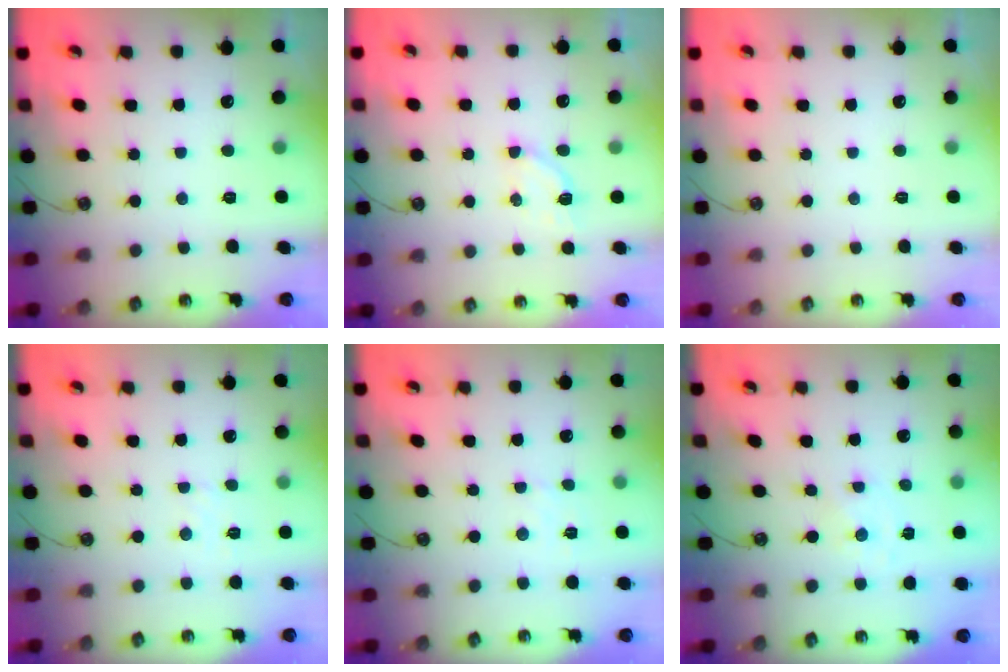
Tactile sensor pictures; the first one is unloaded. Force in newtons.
{"total": 2.9, "press": 2.9, "slide": 0.7}
{"total": 0.0}
{"total": 3.4, "press": 3.3, "slide": 0.5}
{"total": 1.6, "press": 1.5, "slide": 0.4}
{"total": 0.0}